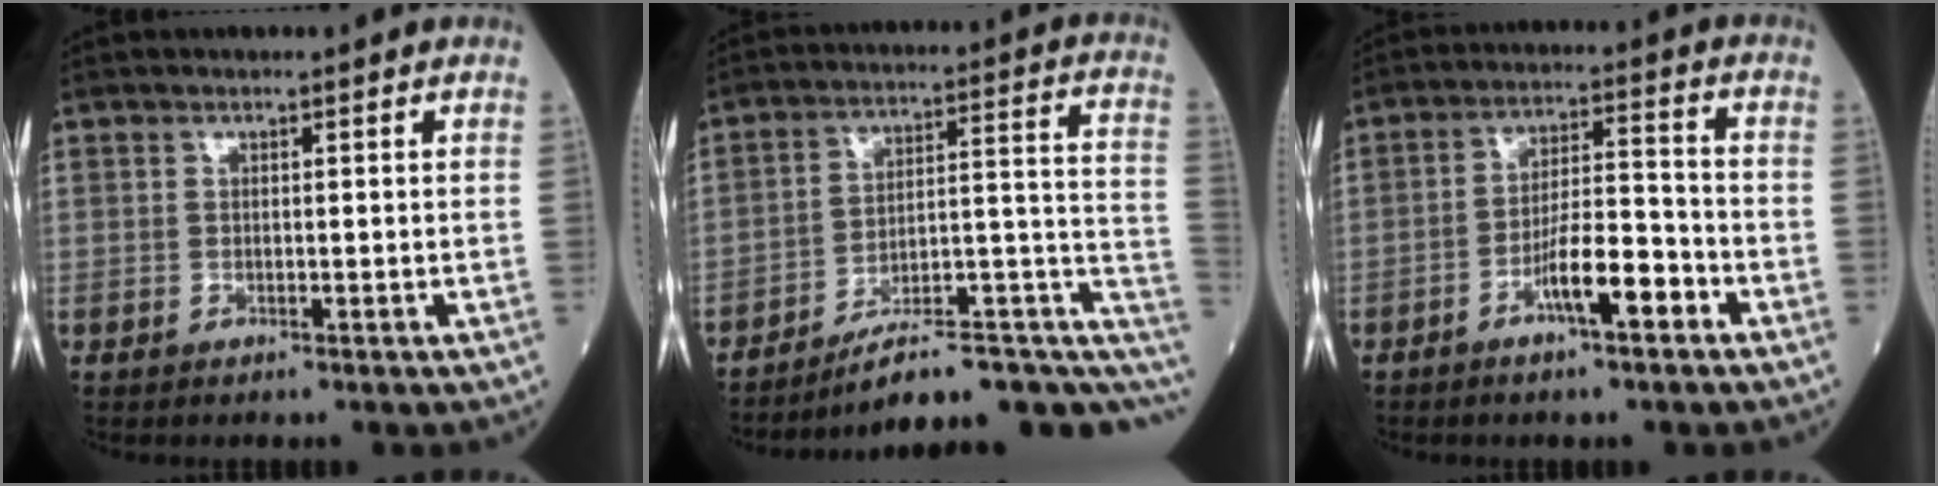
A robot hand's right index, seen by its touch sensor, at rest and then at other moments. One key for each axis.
{"total": 18.2, "fx": -11.9, "fy": 4.8, "fz": 12.9, "tx": -0.109, "ty": 0.067, "tz": -0.159}
{"total": 7.6, "fx": -3.9, "fy": 1.3, "fz": 6.4, "tx": -0.113, "ty": 0.009, "tz": -0.066}